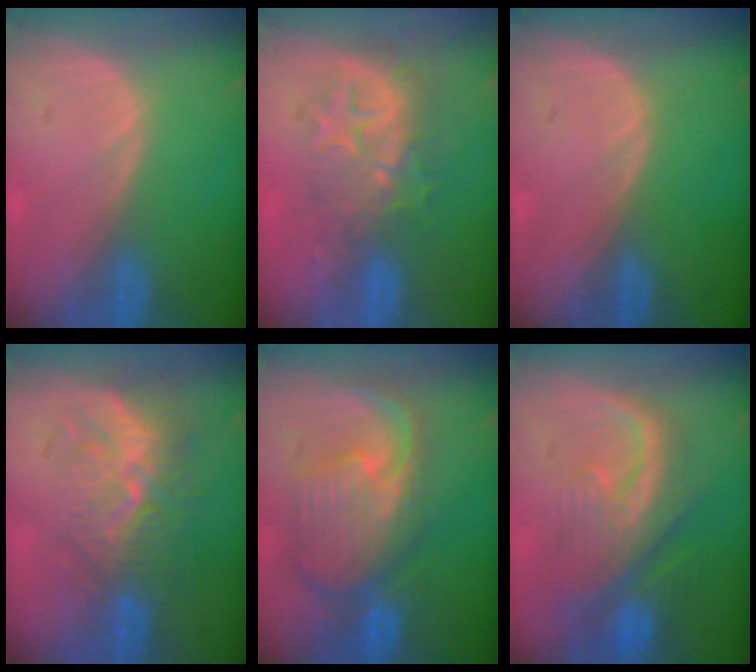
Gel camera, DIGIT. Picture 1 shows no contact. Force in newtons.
{"total": 9.3, "press": 8.1, "slide": 4.6}
{"total": 0.0}
{"total": 9.6, "press": 8.5, "slide": 4.5}
{"total": 10.7, "press": 9.5, "slide": 5.0}
{"total": 10.3, "press": 9.1, "slide": 4.7}